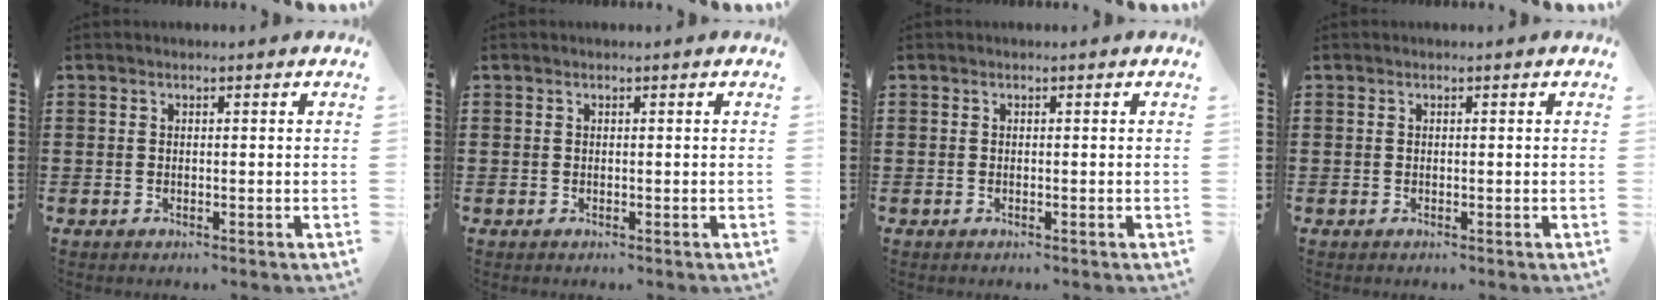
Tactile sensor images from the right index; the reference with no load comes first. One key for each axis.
{"total": 0.0}
{"total": 0.0}
{"total": 0.0}